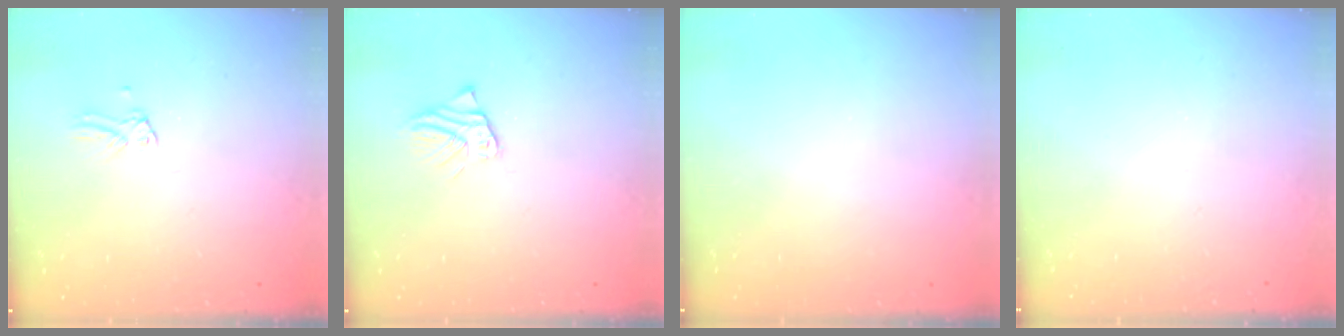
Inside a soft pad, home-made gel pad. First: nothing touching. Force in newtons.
{"total": 2.8, "press": 2.8, "slide": 0.2}
{"total": 0.5, "press": 0.5, "slide": 0.1}
{"total": 0.0}